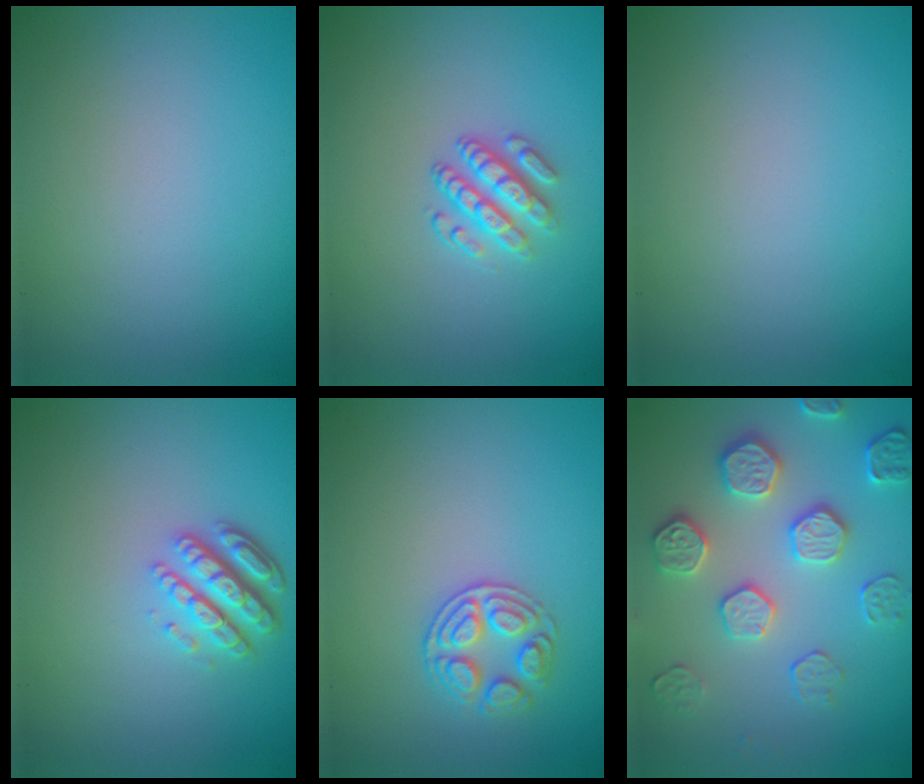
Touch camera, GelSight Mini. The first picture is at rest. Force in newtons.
{"total": 3.0, "press": 2.4, "slide": 1.6}
{"total": 0.0}
{"total": 4.4, "press": 3.2, "slide": 3.1}
{"total": 2.6, "press": 2.6, "slide": 0.4}
{"total": 3.9, "press": 3.6, "slide": 1.7}